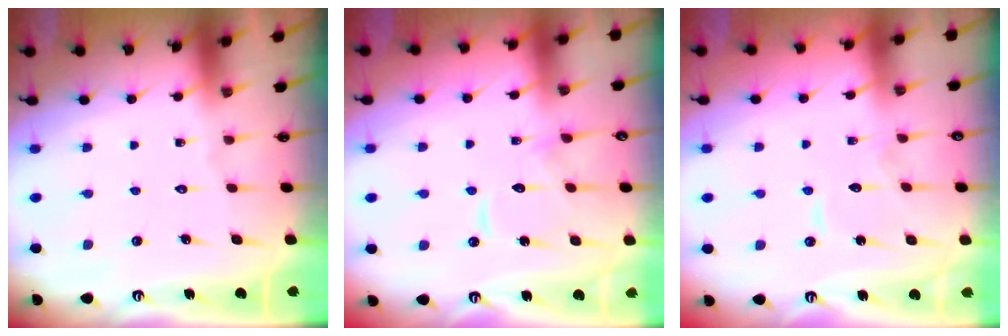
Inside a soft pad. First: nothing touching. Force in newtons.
{"total": 11.3, "press": 11.2, "slide": 1.0}
{"total": 6.1, "press": 6.1, "slide": 0.6}